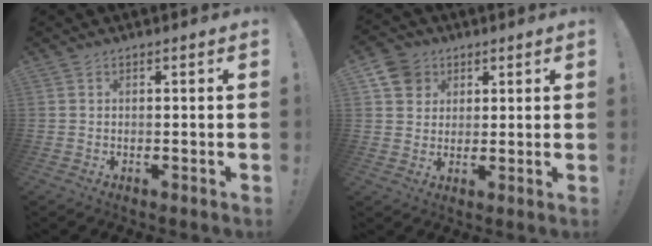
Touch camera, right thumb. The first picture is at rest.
{"total": 8.3, "force": [3.7, 7.1, 2.0], "torque": [-0.023, -0.022, 0.074]}